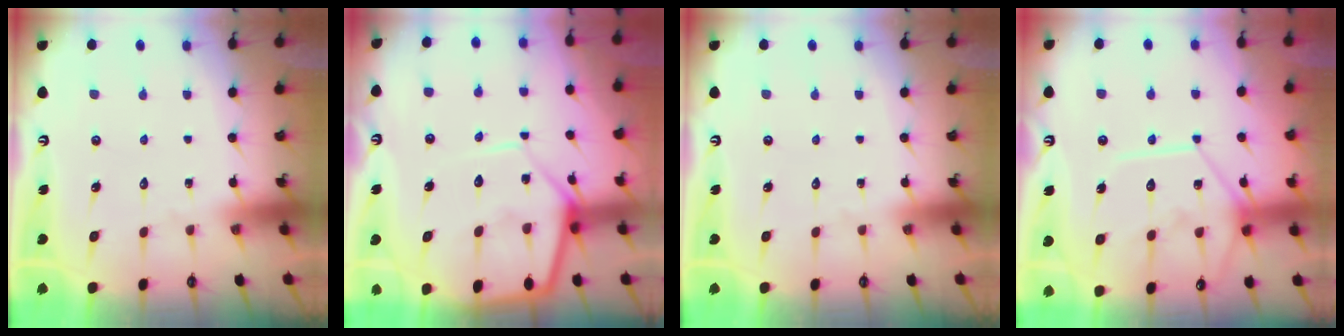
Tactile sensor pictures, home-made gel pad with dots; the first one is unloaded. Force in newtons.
{"total": 11.7, "press": 11.6, "slide": 1.2}
{"total": 0.0}
{"total": 14.6, "press": 14.6, "slide": 1.3}